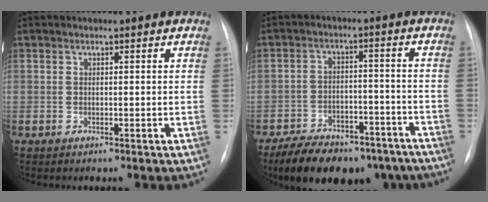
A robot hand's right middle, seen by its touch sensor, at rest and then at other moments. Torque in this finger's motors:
{"motor_torque": [1.08, -1.06, 0.29, 0.10]}